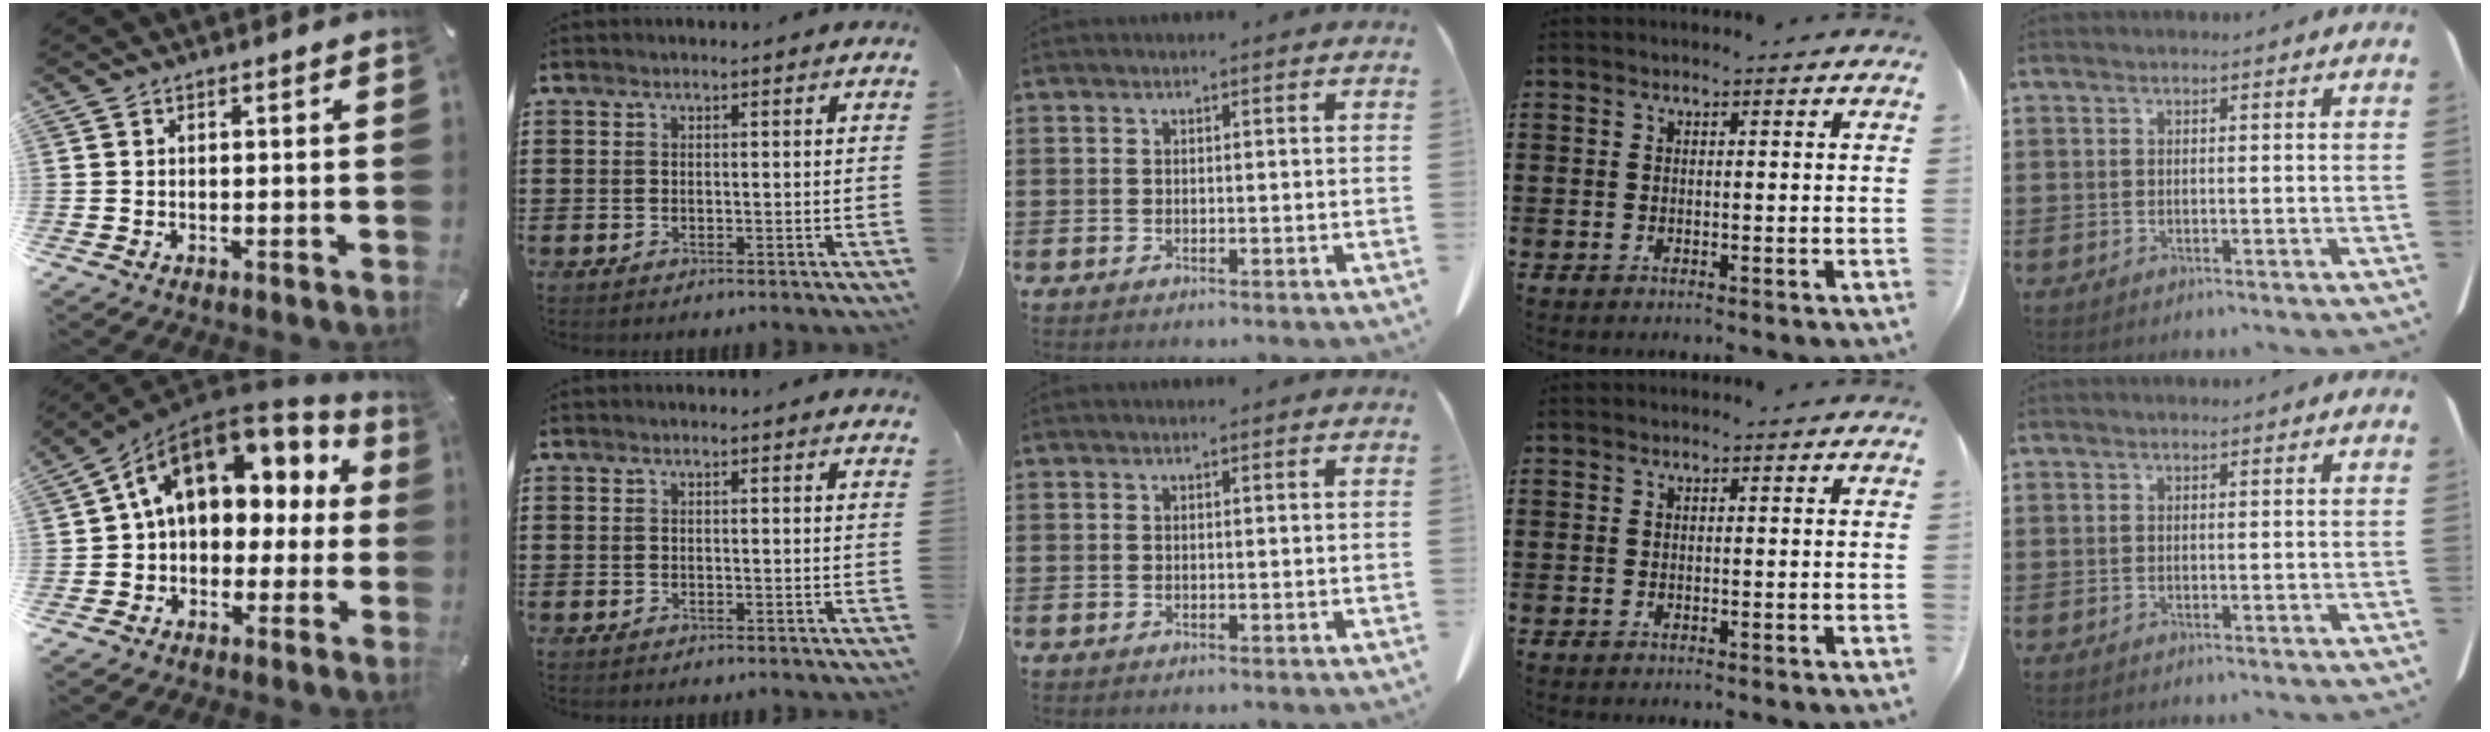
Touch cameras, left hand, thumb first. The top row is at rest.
{"thumb": {"total": 13.9, "force": [4.9, 9.8, 8.6], "torque": [-0.146, -0.020, 0.088]}, "index": {"total": 0.7, "force": [0.7, 0.1, 0.1], "torque": [-0.004, 0.000, 0.014]}}